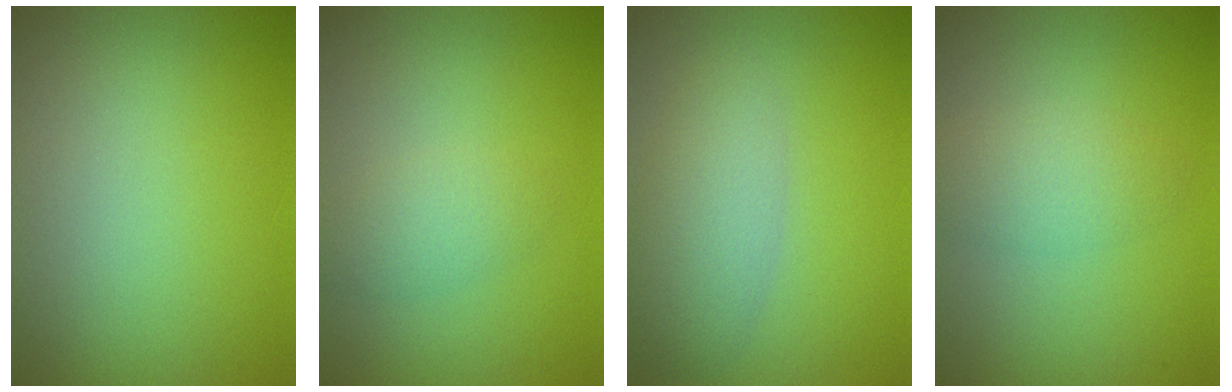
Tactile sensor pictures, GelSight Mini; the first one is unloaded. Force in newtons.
{"total": 1.9, "press": 1.9, "slide": 0.1}
{"total": 3.5, "press": 3.5, "slide": 0.1}
{"total": 2.7, "press": 2.7, "slide": 0.1}